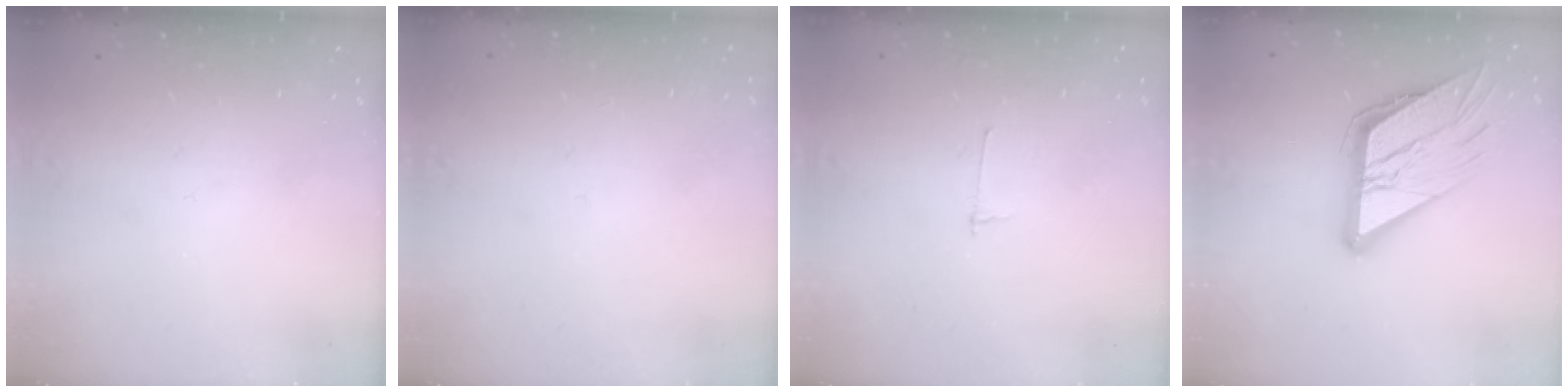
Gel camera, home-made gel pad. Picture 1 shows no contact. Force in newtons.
{"total": 2.7, "press": 2.7, "slide": 0.3}
{"total": 2.7, "press": 2.7, "slide": 0.3}
{"total": 18.0, "press": 17.9, "slide": 2.5}